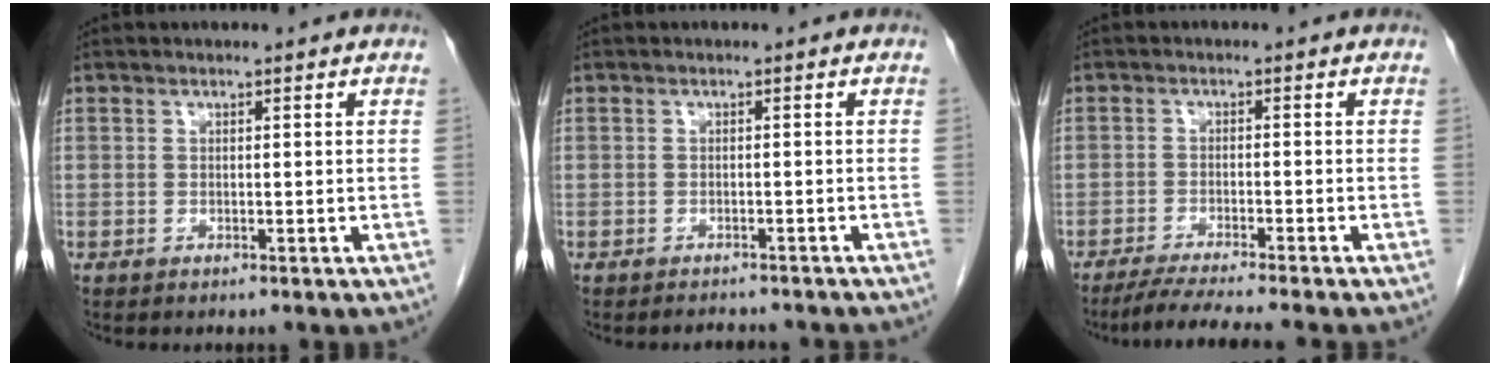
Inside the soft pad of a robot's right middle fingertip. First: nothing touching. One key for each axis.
{"total": 3.5, "fx": -3.3, "fy": 0.7, "fz": 1.0, "tx": -0.013, "ty": -0.005, "tz": -0.040}
{"total": 7.5, "fx": -6.4, "fy": -1.3, "fz": 3.6, "tx": -0.050, "ty": -0.025, "tz": -0.104}